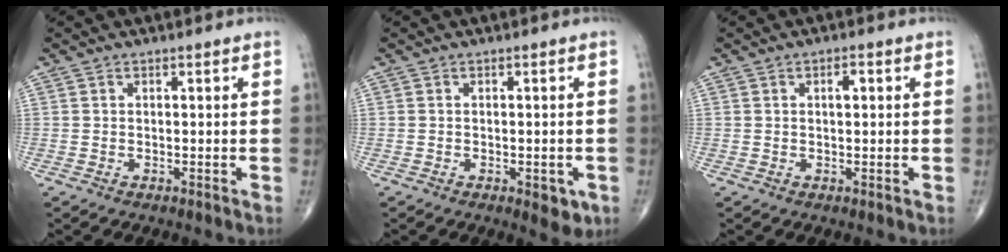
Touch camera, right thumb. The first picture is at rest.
{"total": 3.8, "force": [-1.4, 1.8, 3.1], "torque": [-0.022, -0.003, -0.011]}
{"total": 1.9, "force": [0.5, 0.8, 1.6], "torque": [-0.022, 0.002, 0.006]}